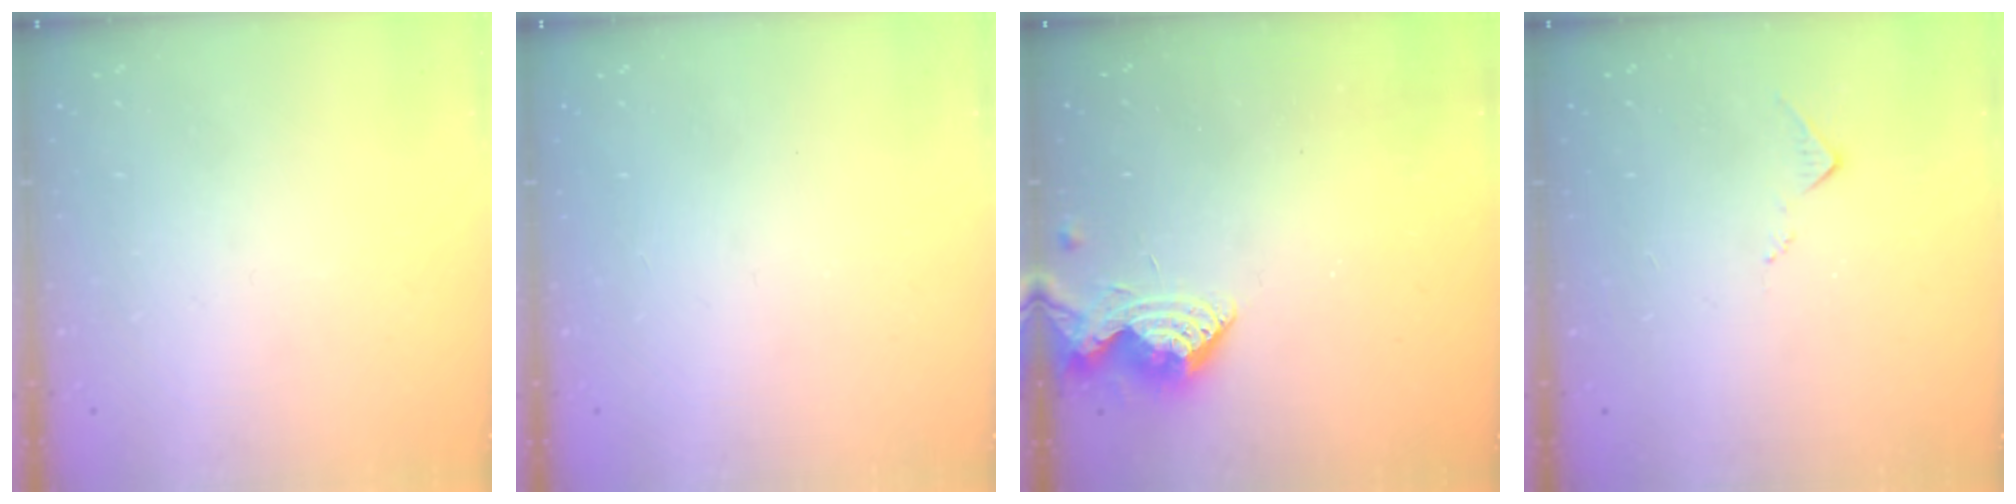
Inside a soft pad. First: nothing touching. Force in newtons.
{"total": 1.3, "press": 1.1, "slide": 0.7}
{"total": 7.6, "press": 7.6, "slide": 0.5}
{"total": 7.1, "press": 7.1, "slide": 0.8}